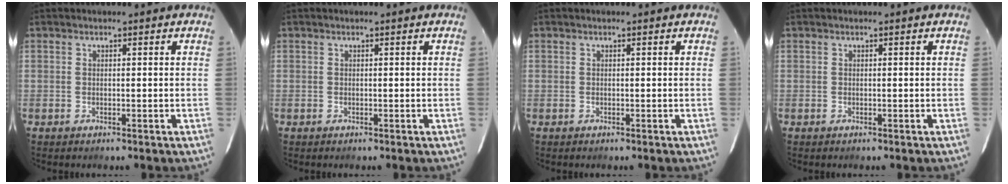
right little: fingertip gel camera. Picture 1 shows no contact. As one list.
[{"total": 0.0}, {"total": 0.0}, {"total": 0.0}]